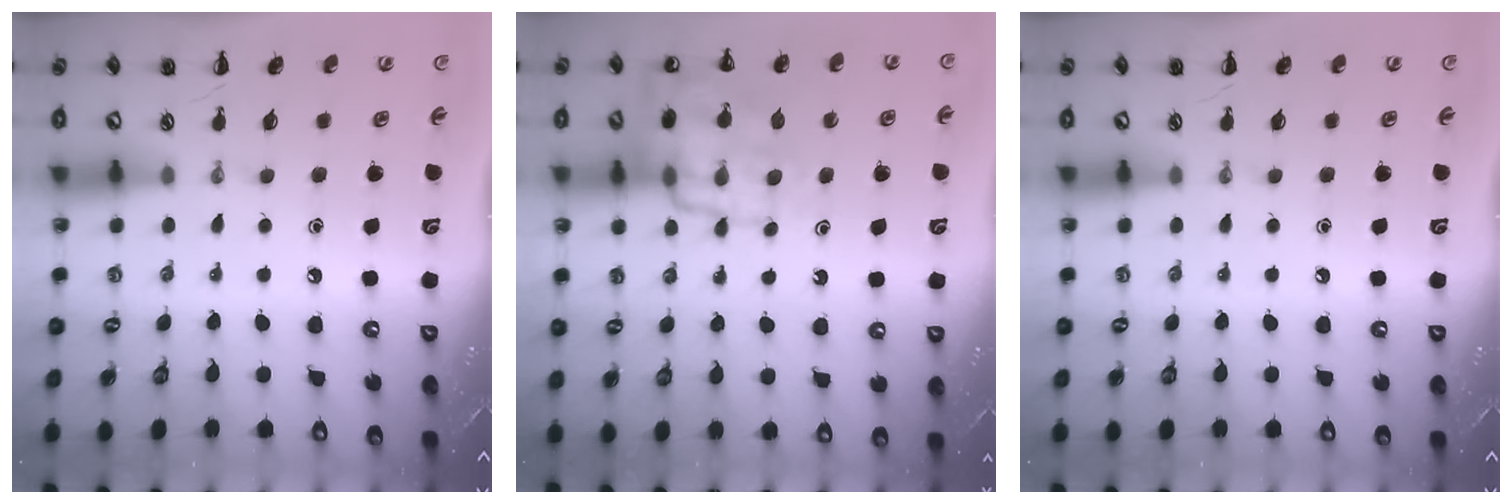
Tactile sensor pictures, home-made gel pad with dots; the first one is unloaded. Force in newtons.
{"total": 15.6, "press": 15.5, "slide": 2.2}
{"total": 0.0}